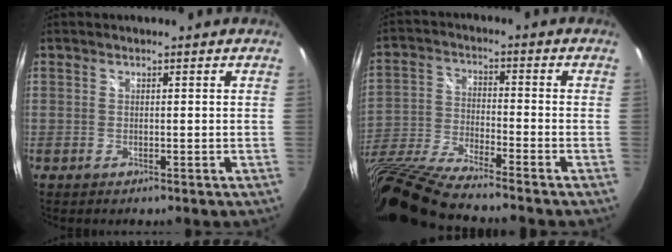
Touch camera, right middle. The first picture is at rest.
{"total": 17.1, "force": [-14.2, 1.6, 9.4], "torque": [-0.204, -0.040, -0.277]}